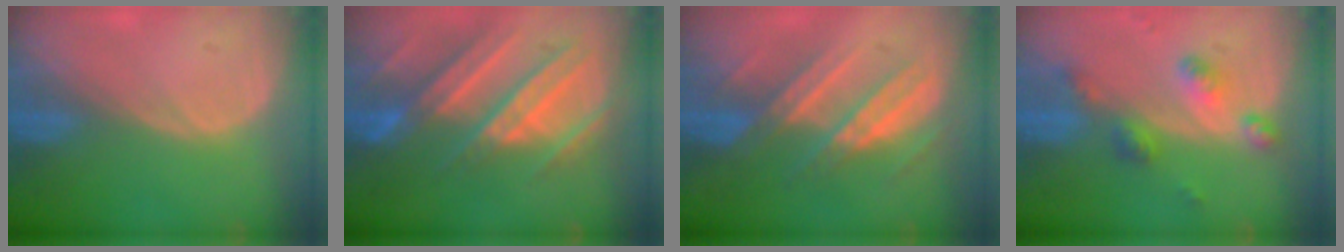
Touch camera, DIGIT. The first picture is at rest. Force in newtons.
{"total": 11.1, "press": 9.8, "slide": 5.2}
{"total": 7.4, "press": 7.4, "slide": 0.4}
{"total": 6.0, "press": 5.2, "slide": 2.9}